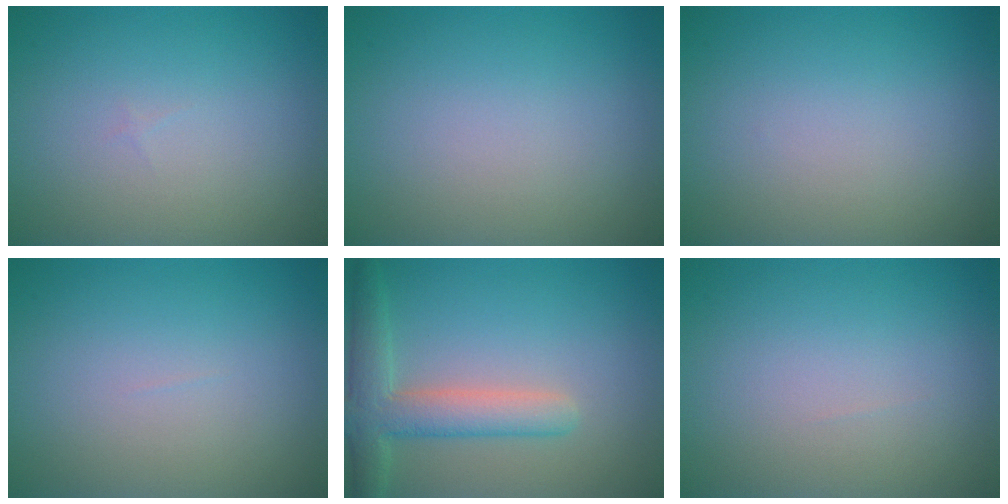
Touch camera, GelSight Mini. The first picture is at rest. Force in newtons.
{"total": 0.0}
{"total": 0.0}
{"total": 0.0}
{"total": 4.6, "press": 4.6, "slide": 0.4}
{"total": 0.0}